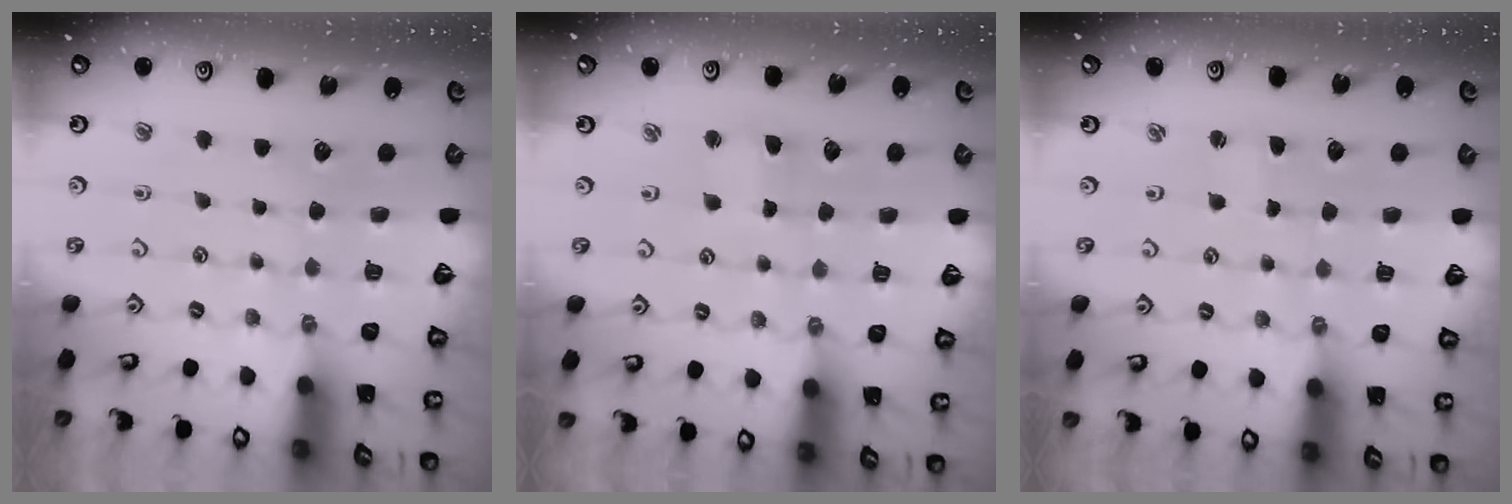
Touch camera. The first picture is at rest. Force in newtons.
{"total": 3.0, "press": 2.9, "slide": 0.6}
{"total": 0.8, "press": 0.8, "slide": 0.2}